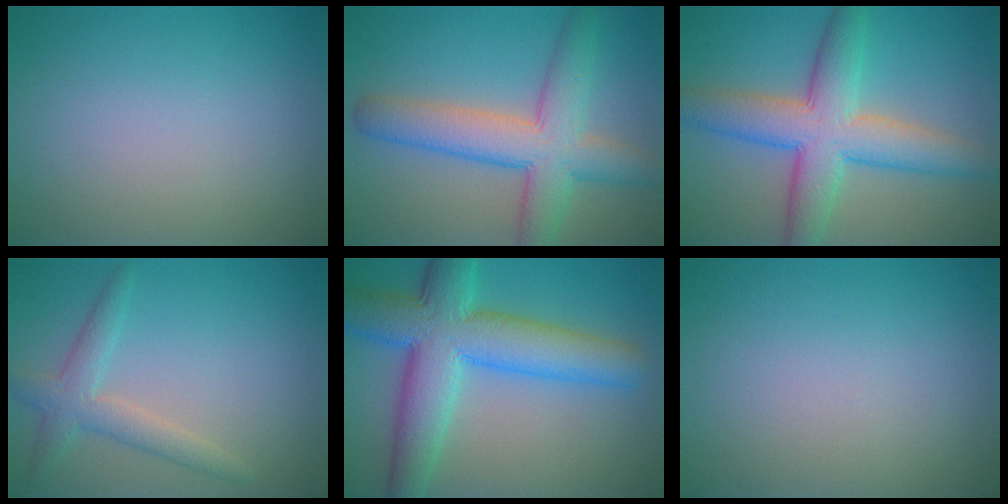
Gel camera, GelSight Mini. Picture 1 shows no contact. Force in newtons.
{"total": 7.2, "press": 7.2, "slide": 0.3}
{"total": 8.0, "press": 8.0, "slide": 0.3}
{"total": 3.1, "press": 3.1, "slide": 0.1}
{"total": 9.9, "press": 9.9, "slide": 0.3}
{"total": 0.0}